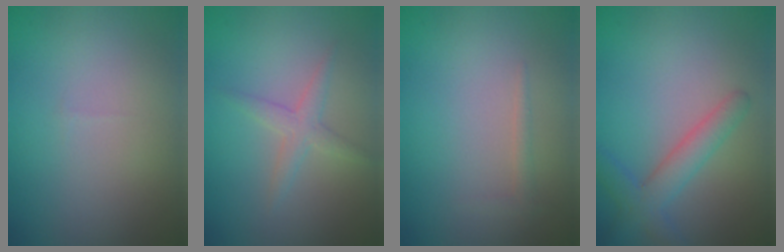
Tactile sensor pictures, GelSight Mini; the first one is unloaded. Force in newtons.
{"total": 2.0, "press": 2.0, "slide": 0.1}
{"total": 0.8, "press": 0.8, "slide": 0.0}
{"total": 2.2, "press": 2.2, "slide": 0.2}